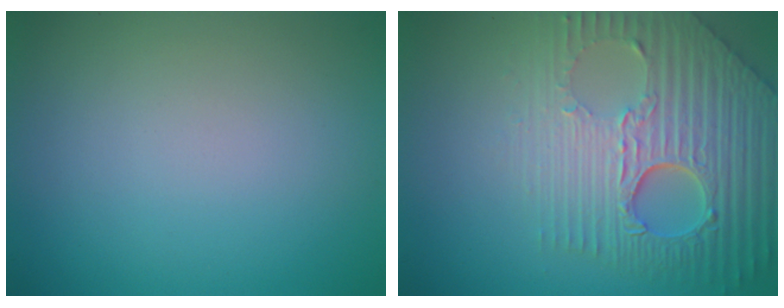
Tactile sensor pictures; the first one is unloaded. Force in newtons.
{"total": 9.1, "press": 6.1, "slide": 6.7}